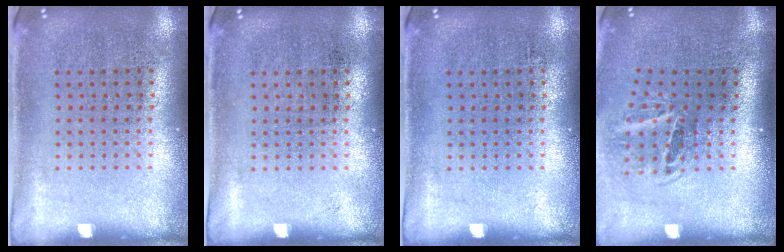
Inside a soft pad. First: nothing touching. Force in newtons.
{"total": 0.0}
{"total": 0.0}
{"total": 1.9, "press": 1.3, "slide": 1.4}